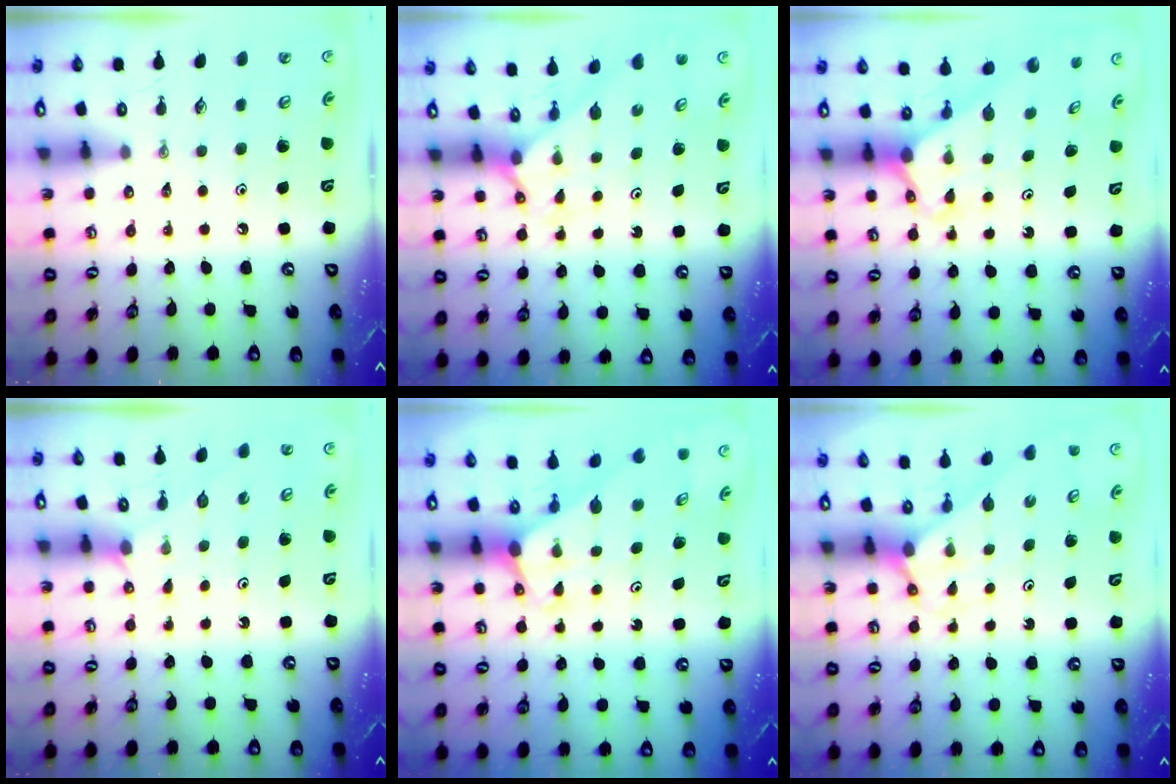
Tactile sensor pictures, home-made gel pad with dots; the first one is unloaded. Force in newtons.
{"total": 1.9, "press": 1.9, "slide": 0.2}
{"total": 2.4, "press": 2.4, "slide": 0.2}
{"total": 4.2, "press": 4.2, "slide": 0.4}
{"total": 2.9, "press": 2.9, "slide": 0.1}
{"total": 2.1, "press": 2.1, "slide": 0.2}